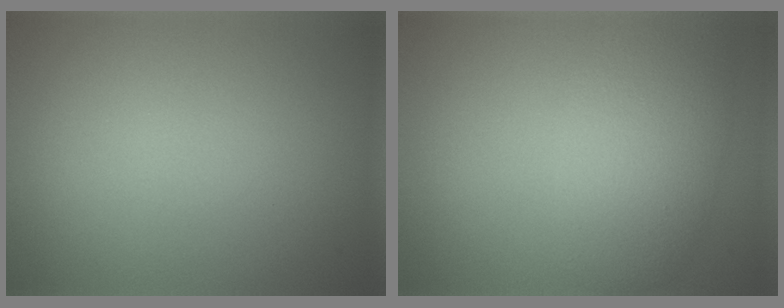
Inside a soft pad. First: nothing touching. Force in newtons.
{"total": 5.4, "press": 5.4, "slide": 0.3}